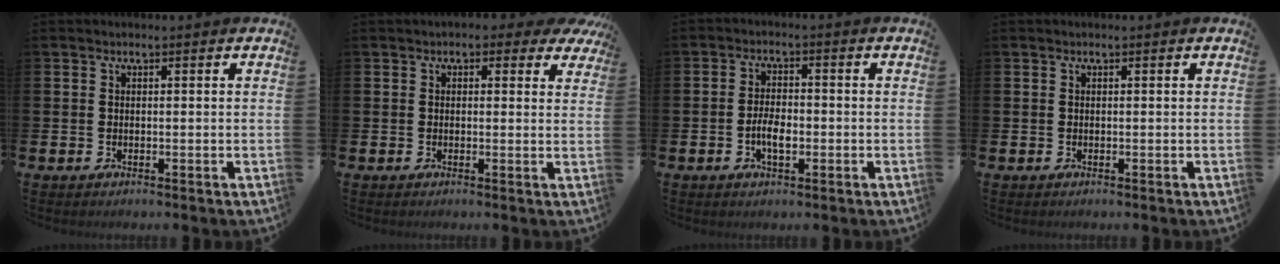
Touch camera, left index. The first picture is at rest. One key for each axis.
{"total": 1.5, "fx": 1.0, "fy": 1.1, "fz": 0.6, "tx": -0.007, "ty": 0.004, "tz": 0.013}
{"total": 3.4, "fx": -0.9, "fy": 1.6, "fz": 2.8, "tx": -0.042, "ty": 0.002, "tz": -0.020}
{"total": 0.0}